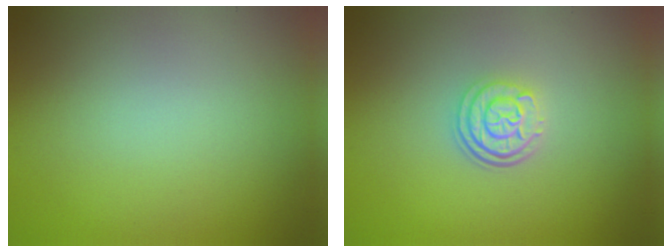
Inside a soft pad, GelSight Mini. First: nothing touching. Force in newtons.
{"total": 3.1, "press": 2.4, "slide": 1.9}